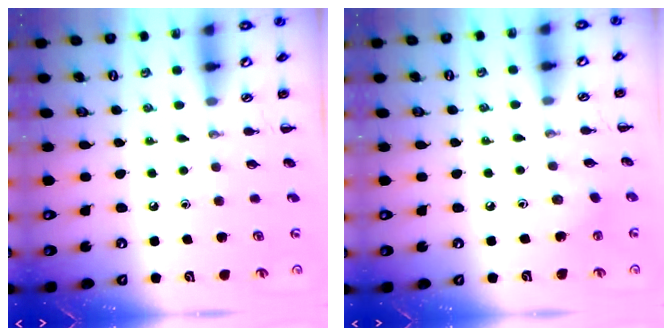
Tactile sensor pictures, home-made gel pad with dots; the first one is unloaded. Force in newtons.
{"total": 2.0, "press": 1.9, "slide": 0.7}